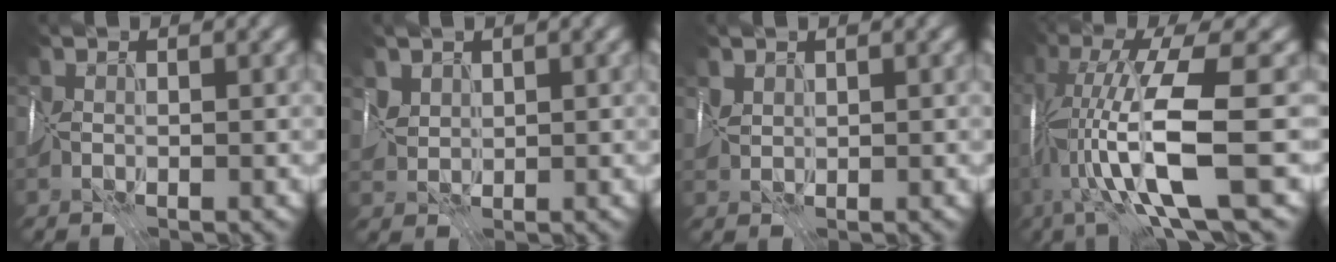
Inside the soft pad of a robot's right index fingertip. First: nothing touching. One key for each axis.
{"total": 1.2, "fx": 1.1, "fy": 0.4, "fz": -0.3, "tx": 0.012, "ty": -0.005, "tz": 0.026}
{"total": 1.0, "fx": 0.9, "fy": 0.1, "fz": -0.3, "tx": 0.013, "ty": -0.001, "tz": 0.019}
{"total": 10.4, "fx": -2.2, "fy": 1.4, "fz": 10.1, "tx": -0.165, "ty": -0.005, "tz": -0.036}